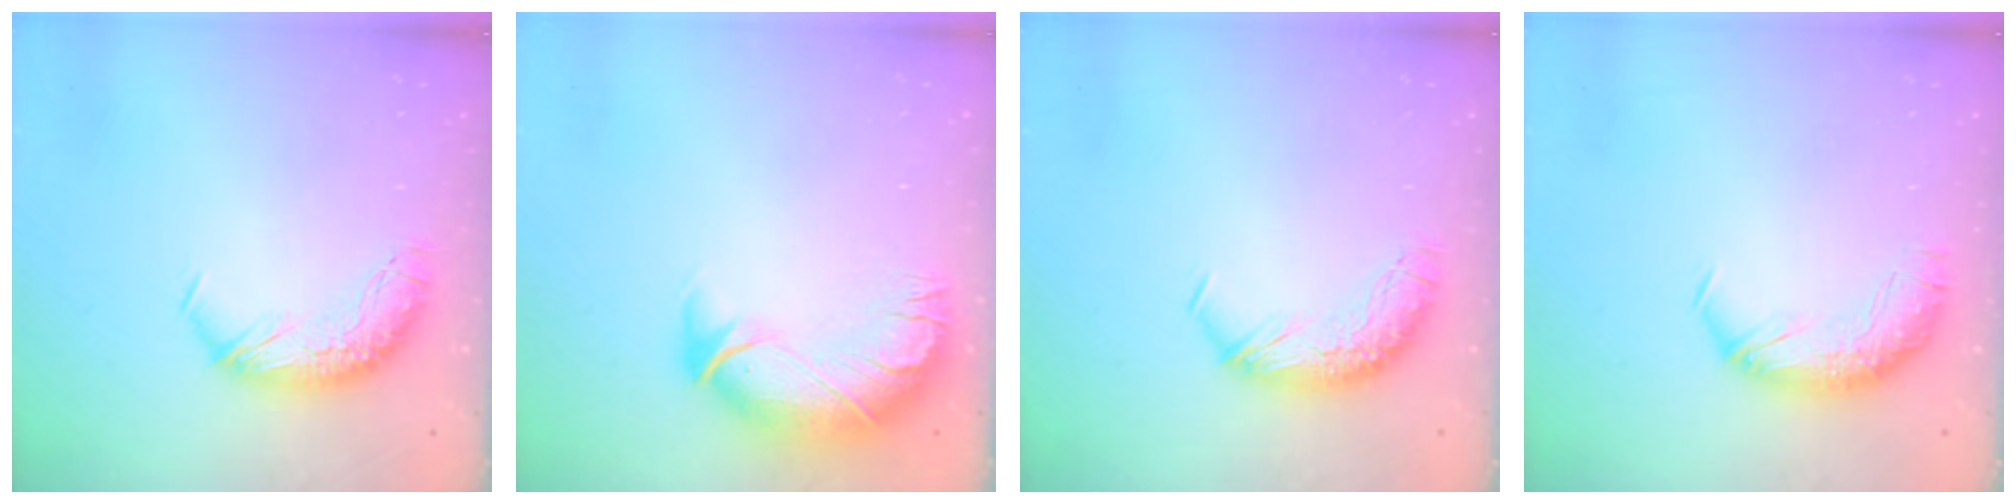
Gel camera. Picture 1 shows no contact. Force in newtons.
{"total": 2.9, "press": 0.3, "slide": 2.9}
{"total": 0.0}
{"total": 1.7, "press": 0.6, "slide": 1.6}